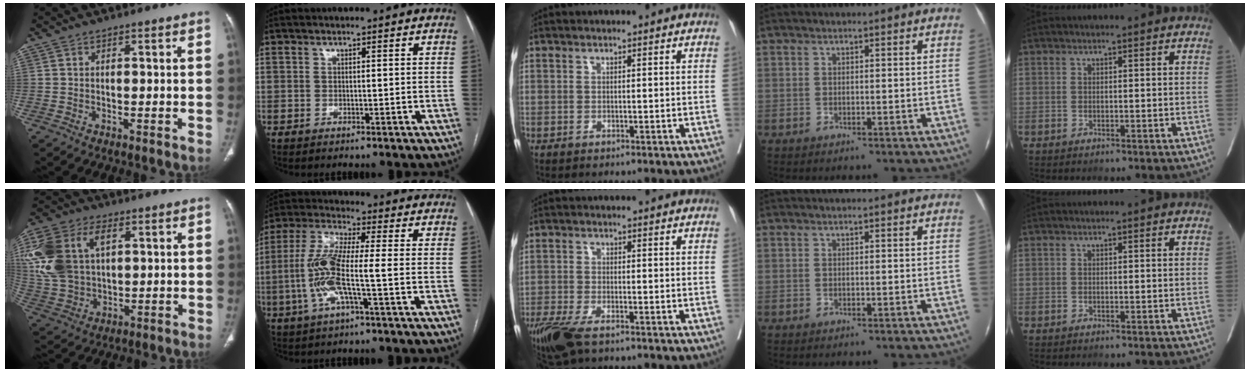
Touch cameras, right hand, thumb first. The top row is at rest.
{"thumb": {"total": 17.5, "force": [4.8, 11.4, 12.4], "torque": [-0.263, 0.005, 0.096]}, "index": {"total": 10.0, "force": [-2.1, 0.5, 9.8], "torque": [-0.212, 0.006, -0.050]}, "middle": {"total": 7.7, "force": [-5.4, 2.3, 5.0], "torque": [-0.097, -0.018, -0.098]}}